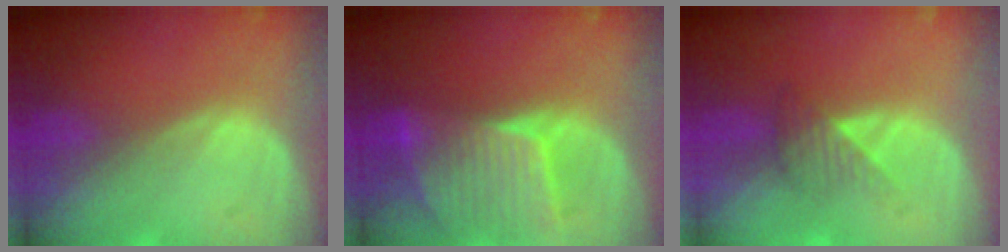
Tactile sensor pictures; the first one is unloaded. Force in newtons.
{"total": 8.7, "press": 7.8, "slide": 3.9}
{"total": 3.3, "press": 3.1, "slide": 1.1}